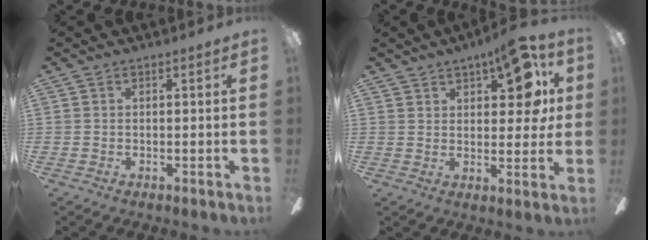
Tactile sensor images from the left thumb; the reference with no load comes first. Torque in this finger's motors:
{"motor_torque": [0.21, 0.38, -0.20, 0.08, 0.13]}